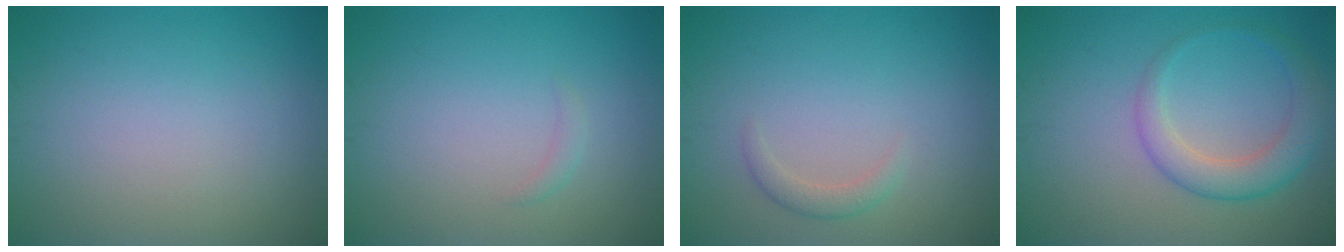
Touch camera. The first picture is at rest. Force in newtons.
{"total": 0.7, "press": 0.7, "slide": 0.0}
{"total": 1.4, "press": 1.4, "slide": 0.1}
{"total": 3.7, "press": 3.7, "slide": 0.2}